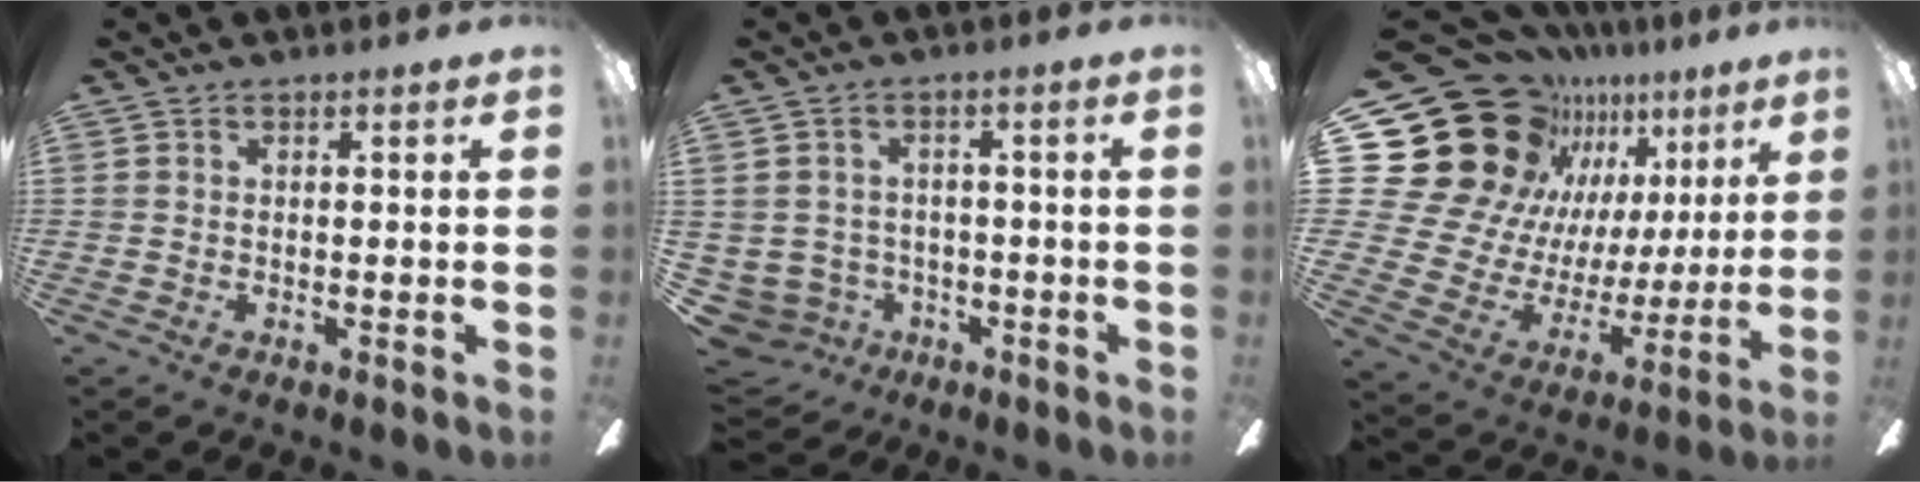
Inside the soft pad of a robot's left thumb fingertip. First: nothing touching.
{"total": 5.0, "force": [-1.1, 4.8, 0.9], "torque": [-0.059, -0.003, -0.020]}
{"total": 26.7, "force": [13.6, 19.2, 12.7], "torque": [-0.247, -0.102, 0.290]}